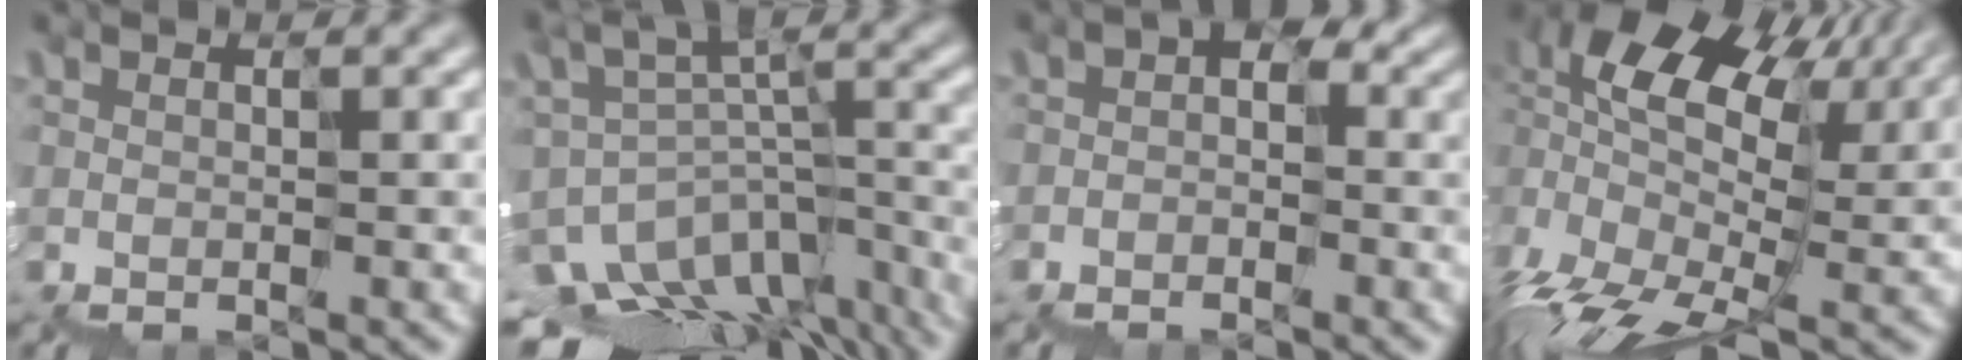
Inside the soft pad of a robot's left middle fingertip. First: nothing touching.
{"total": 10.0, "force": [-7.0, 5.5, 4.5], "torque": [-0.092, 0.009, -0.076]}
{"total": 2.6, "force": [-0.5, 1.9, 1.7], "torque": [-0.029, 0.011, -0.012]}
{"total": 13.5, "force": [2.7, 7.3, 11.0], "torque": [-0.246, 0.014, 0.061]}